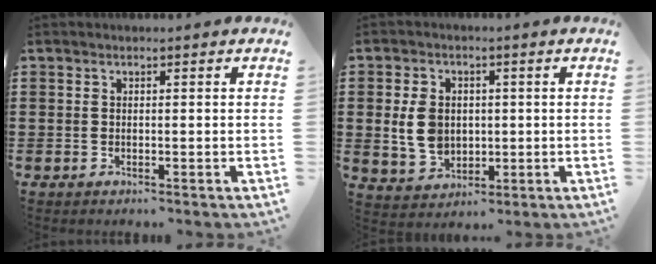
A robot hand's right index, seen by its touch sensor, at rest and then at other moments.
{"total": 6.3, "force": [0.3, 5.0, 3.9], "torque": [-0.092, 0.006, 0.000]}